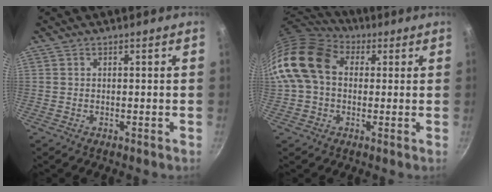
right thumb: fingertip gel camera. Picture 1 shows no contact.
{"total": 15.1, "force": [2.2, 11.4, 9.7], "torque": [-0.167, 0.026, 0.023]}